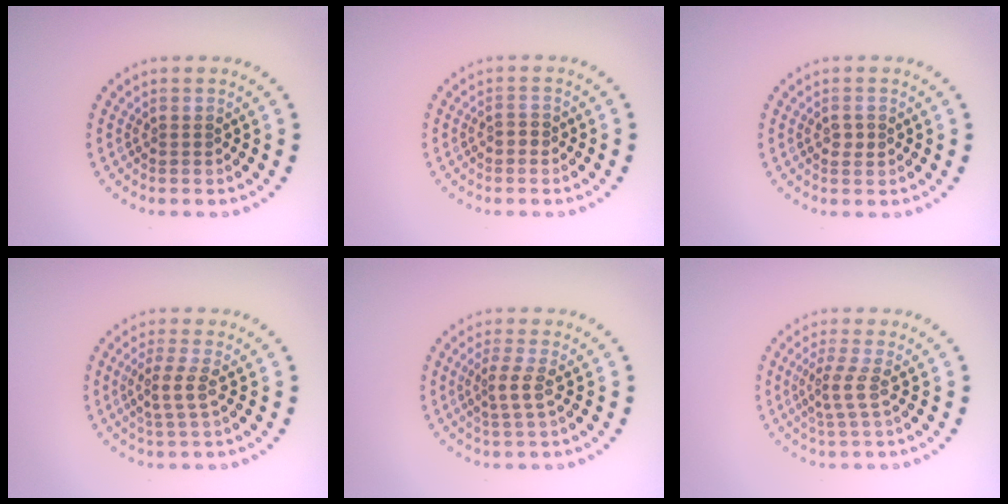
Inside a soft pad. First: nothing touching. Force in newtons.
{"total": 0.9, "press": 0.8, "slide": 0.1}
{"total": 1.1, "press": 1.0, "slide": 0.2}
{"total": 2.1, "press": 1.7, "slide": 1.3}
{"total": 1.8, "press": 1.3, "slide": 1.2}
{"total": 2.0, "press": 1.3, "slide": 1.6}